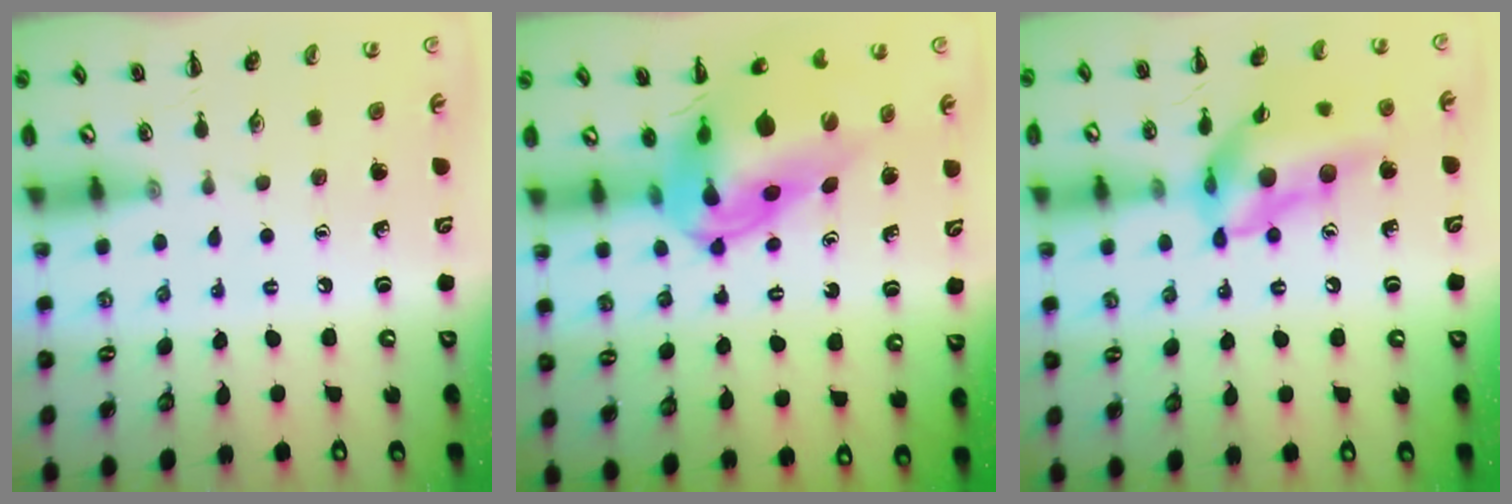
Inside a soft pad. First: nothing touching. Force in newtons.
{"total": 12.2, "press": 11.7, "slide": 3.5}
{"total": 16.7, "press": 16.2, "slide": 4.1}